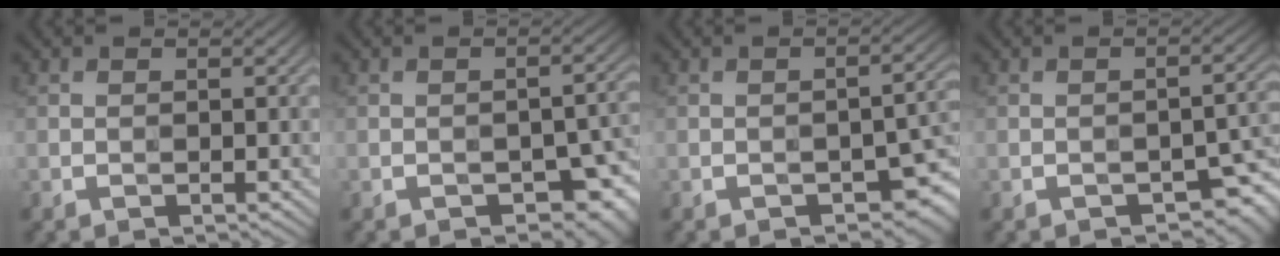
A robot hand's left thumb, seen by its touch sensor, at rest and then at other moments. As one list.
[{"total": 5.6, "force": [-3.0, 2.7, 4.0], "torque": [-0.042, 0.000, -0.035]}, {"total": 5.1, "force": [-2.7, 2.2, 3.7], "torque": [-0.040, 0.002, -0.033]}, {"total": 4.5, "force": [-2.7, 1.9, 3.0], "torque": [-0.033, 0.003, -0.031]}]